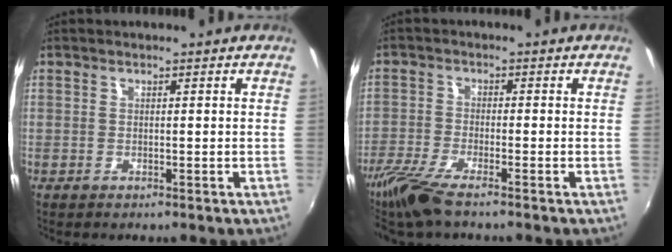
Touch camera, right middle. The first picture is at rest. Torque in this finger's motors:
{"motor_torque": [1.09, -0.92, 0.39, 0.11]}